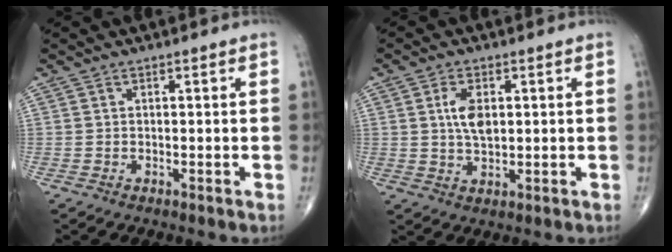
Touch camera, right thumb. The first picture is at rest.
{"total": 5.5, "force": [1.2, 2.9, 4.5], "torque": [-0.083, -0.005, 0.022]}